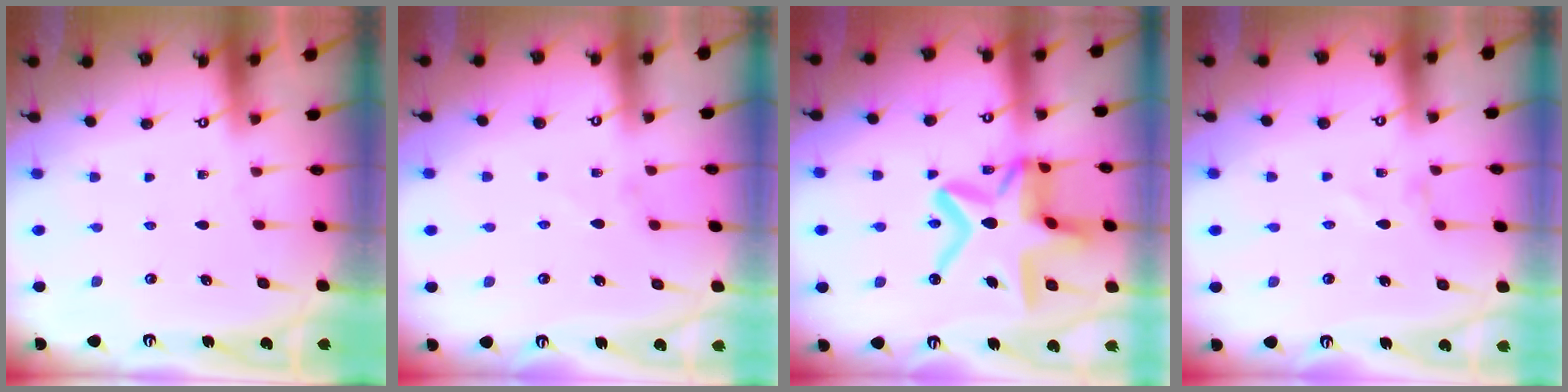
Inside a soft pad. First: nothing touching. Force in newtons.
{"total": 0.7, "press": 0.6, "slide": 0.3}
{"total": 21.1, "press": 21.0, "slide": 1.9}
{"total": 0.0}